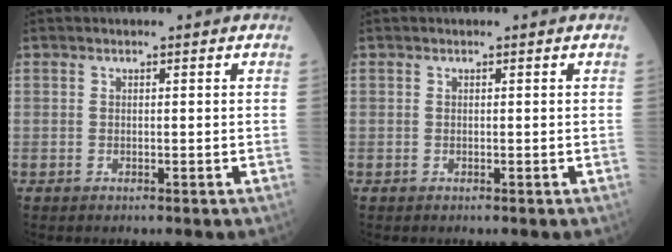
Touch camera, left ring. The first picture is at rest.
{"total": 0.0}